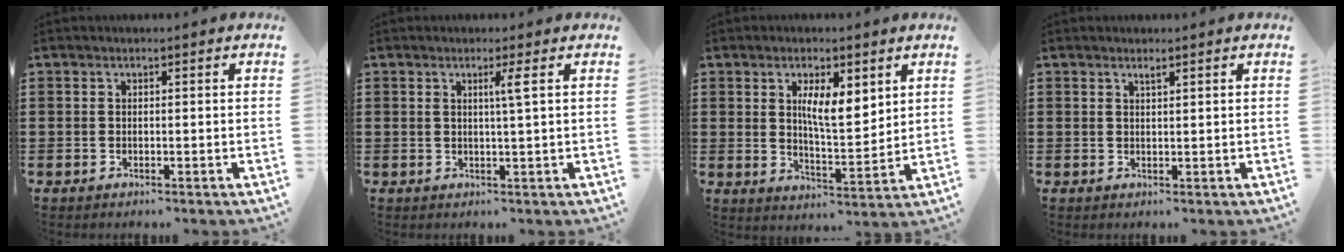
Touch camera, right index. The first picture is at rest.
{"total": 2.2, "force": [0.8, -0.5, 2.0], "torque": [-0.039, -0.007, 0.010]}
{"total": 6.2, "force": [2.9, 2.0, 5.1], "torque": [-0.099, -0.006, 0.048]}
{"total": 0.9, "force": [0.7, 0.1, 0.5], "torque": [-0.011, -0.001, 0.014]}